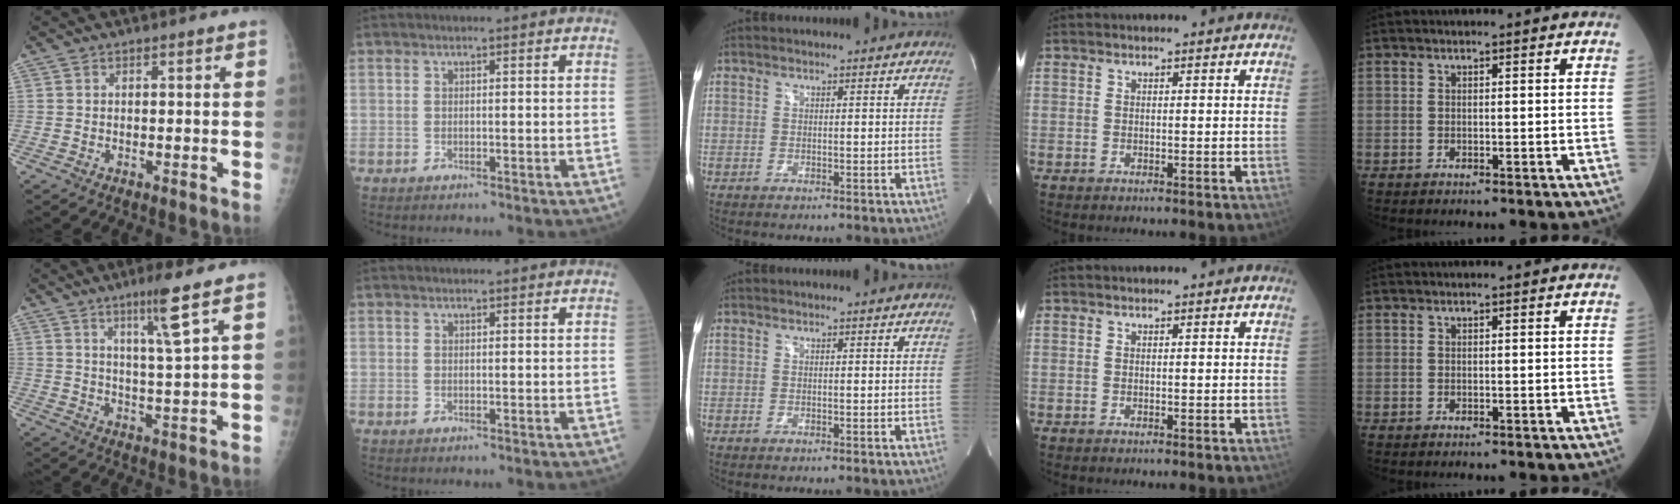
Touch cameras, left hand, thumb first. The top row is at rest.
{"thumb": {"total": 7.4, "force": [4.2, -0.7, 6.0], "torque": [-0.107, -0.030, 0.078]}, "index": {"total": 1.2, "force": [1.2, 0.0, 0.0], "torque": [-0.008, 0.006, 0.017]}}